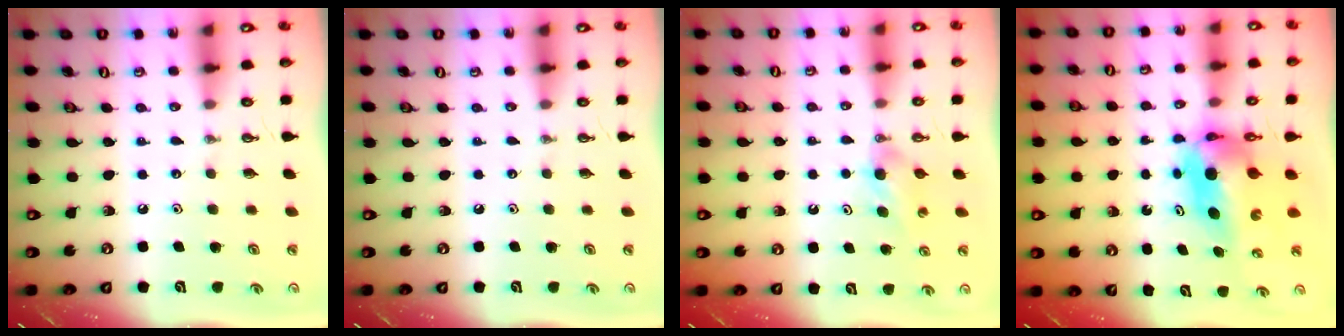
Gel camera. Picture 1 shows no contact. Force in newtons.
{"total": 0.0}
{"total": 4.2, "press": 4.2, "slide": 0.7}
{"total": 6.5, "press": 6.5, "slide": 0.4}